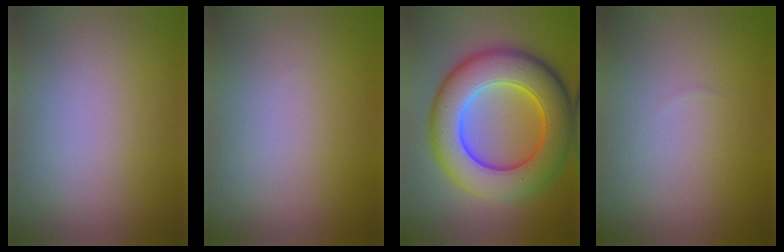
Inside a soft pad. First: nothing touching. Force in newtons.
{"total": 0.0}
{"total": 10.6, "press": 10.6, "slide": 0.2}
{"total": 0.0}